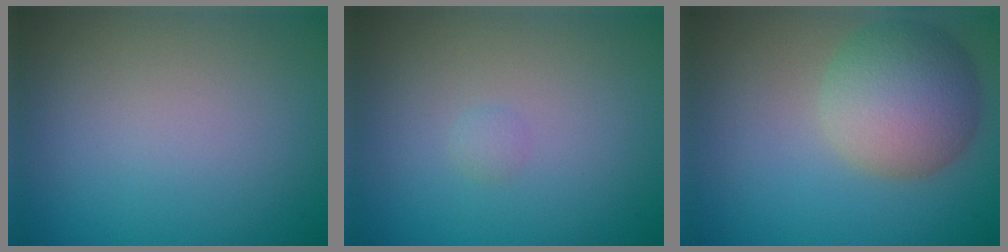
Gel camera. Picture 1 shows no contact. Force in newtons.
{"total": 0.6, "press": 0.6, "slide": 0.0}
{"total": 7.1, "press": 7.1, "slide": 0.4}